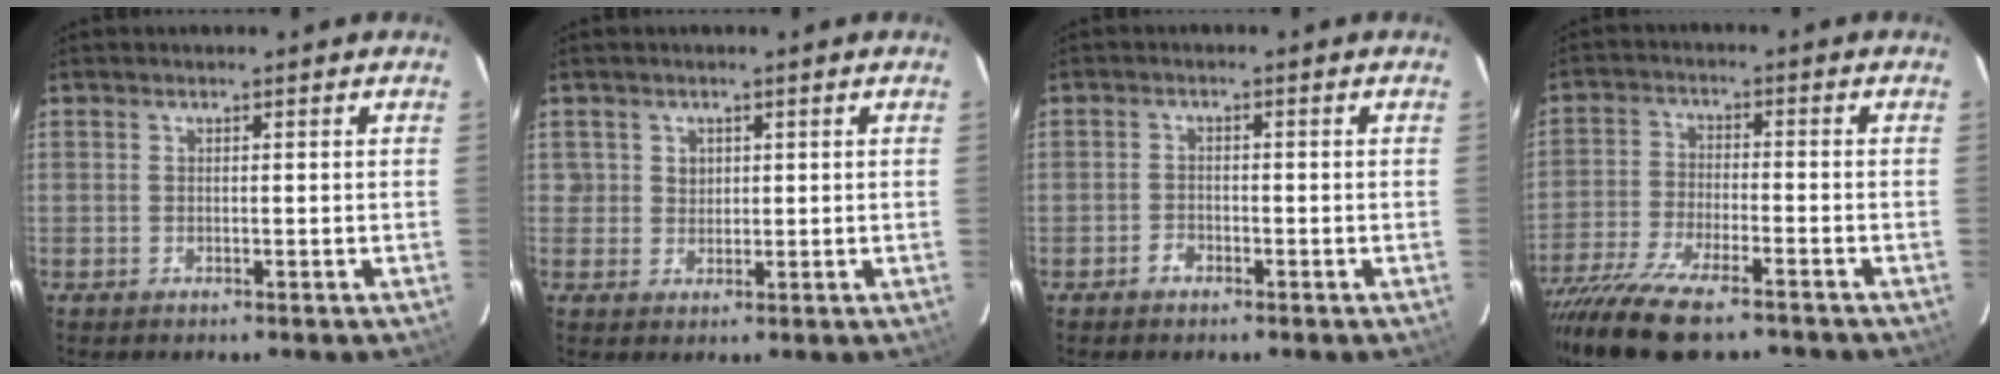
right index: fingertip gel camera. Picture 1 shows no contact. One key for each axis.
{"total": 2.2, "fx": 0.6, "fy": 2.1, "fz": 0.1, "tx": 0.006, "ty": 0.011, "tz": 0.010}
{"total": 1.9, "fx": -1.5, "fy": 1.2, "fz": 0.6, "tx": -0.012, "ty": 0.004, "tz": -0.026}
{"total": 17.8, "fx": -13.6, "fy": 5.0, "fz": 10.2, "tx": -0.225, "ty": -0.056, "tz": -0.241}